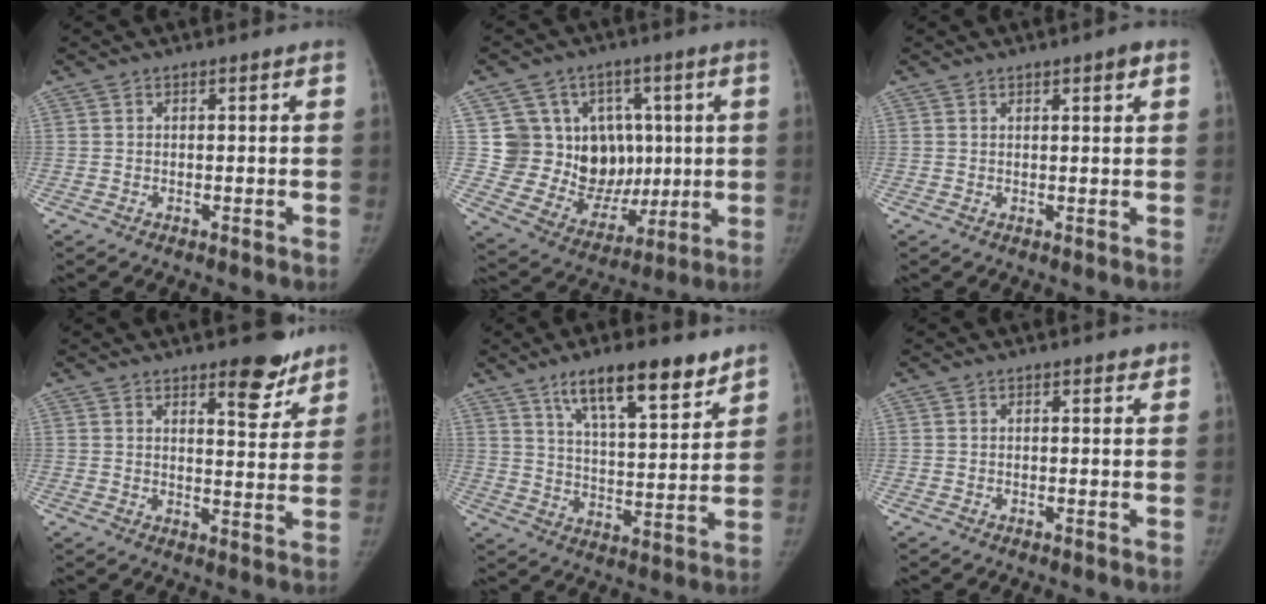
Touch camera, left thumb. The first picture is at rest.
{"total": 16.2, "force": [2.2, 13.8, 8.1], "torque": [-0.067, 0.004, 0.067]}
{"total": 2.2, "force": [1.2, 0.5, 1.7], "torque": [-0.020, -0.004, 0.016]}
{"total": 8.3, "force": [6.0, 3.0, 4.9], "torque": [-0.035, -0.041, 0.081]}
{"total": 15.0, "force": [10.2, 4.4, 10.2], "torque": [-0.135, -0.053, 0.171]}
{"total": 0.9, "force": [0.7, 0.5, 0.4], "torque": [0.001, -0.003, 0.005]}